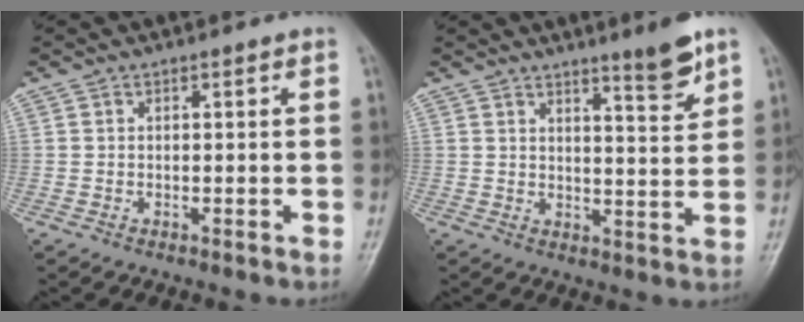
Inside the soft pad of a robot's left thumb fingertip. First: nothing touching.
{"total": 6.5, "force": [4.7, 0.8, 4.5], "torque": [-0.054, -0.040, 0.069]}